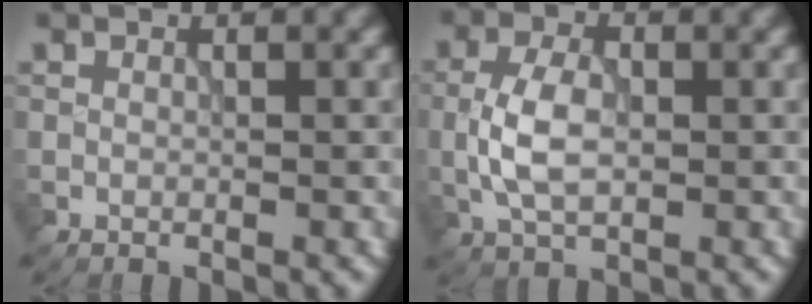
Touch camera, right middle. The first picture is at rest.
{"total": 4.2, "force": [-0.4, 2.5, 3.3], "torque": [-0.073, 0.001, -0.011]}